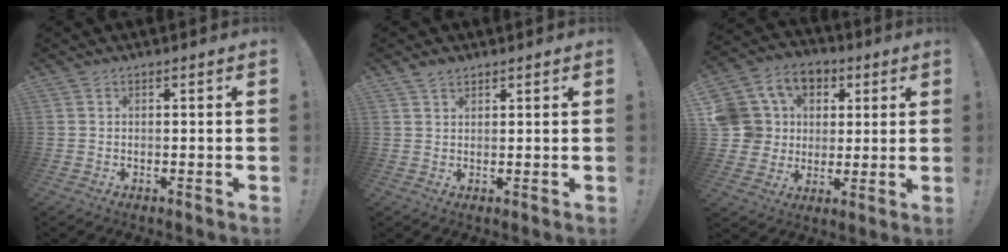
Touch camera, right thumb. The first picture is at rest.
{"total": 2.2, "force": [1.7, 1.1, 0.8], "torque": [-0.015, -0.006, 0.033]}
{"total": 14.0, "force": [3.6, 12.8, 4.4], "torque": [-0.072, -0.011, 0.089]}